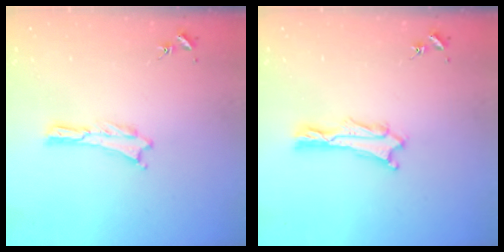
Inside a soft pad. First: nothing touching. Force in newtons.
{"total": 0.9, "press": 0.9, "slide": 0.2}